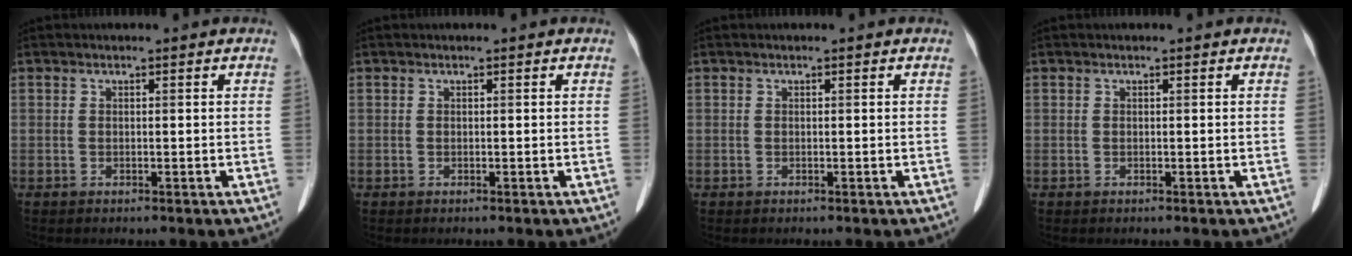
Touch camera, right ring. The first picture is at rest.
{"total": 0.0}
{"total": 0.0}
{"total": 0.0}